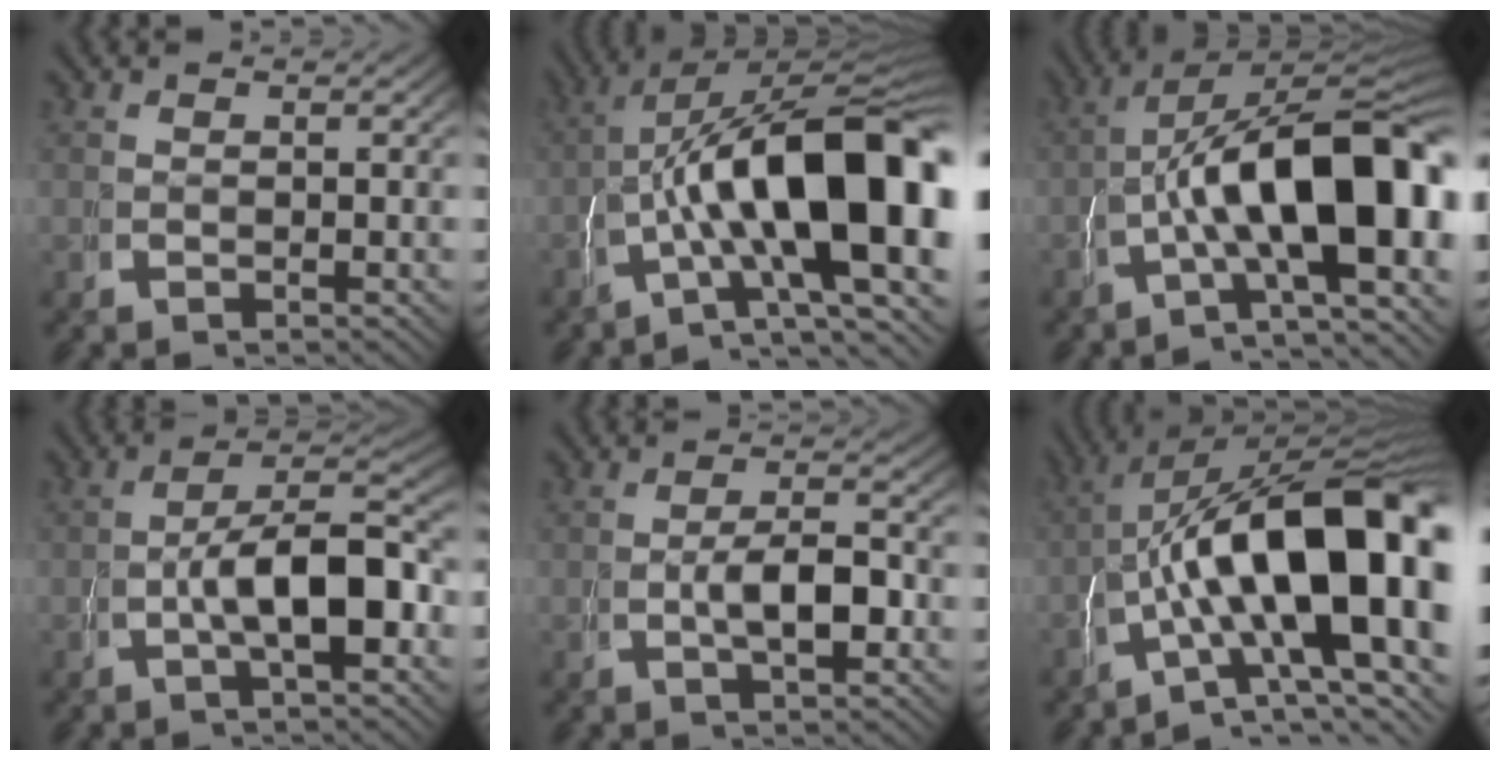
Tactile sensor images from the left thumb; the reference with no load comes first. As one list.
[{"total": 16.7, "force": [-1.8, 8.7, 14.1], "torque": [-0.239, -0.049, -0.006]}, {"total": 15.1, "force": [-1.7, 7.8, 12.8], "torque": [-0.218, -0.050, -0.007]}, {"total": 8.5, "force": [-0.7, 4.1, 7.4], "torque": [-0.121, -0.023, -0.007]}, {"total": 4.1, "force": [-0.5, 1.9, 3.6], "torque": [-0.067, -0.014, -0.001]}, {"total": 20.3, "force": [-1.8, 11.3, 16.8], "torque": [-0.280, -0.074, 0.007]}]